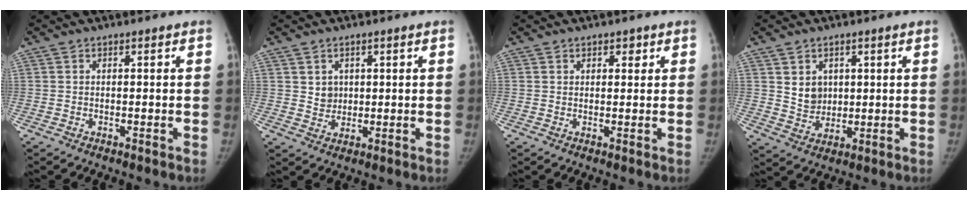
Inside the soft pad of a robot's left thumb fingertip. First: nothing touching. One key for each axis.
{"total": 3.2, "fx": 1.1, "fy": 2.8, "fz": 1.2, "tx": -0.006, "ty": -0.010, "tz": 0.025}
{"total": 1.9, "fx": 1.1, "fy": 1.3, "fz": 0.9, "tx": 0.005, "ty": -0.004, "tz": 0.013}
{"total": 5.6, "fx": 1.7, "fy": 4.6, "fz": 2.7, "tx": -0.023, "ty": -0.017, "tz": 0.041}